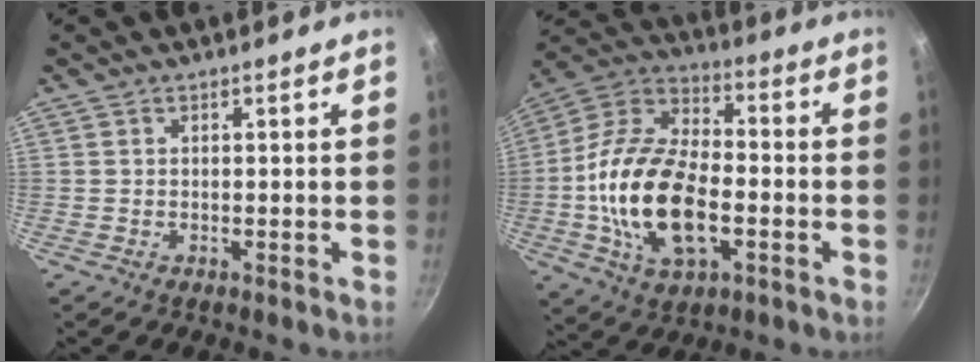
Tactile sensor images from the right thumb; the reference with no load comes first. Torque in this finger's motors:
{"motor_torque": [0.23, 1.45, 2.00, -0.77, 0.61]}